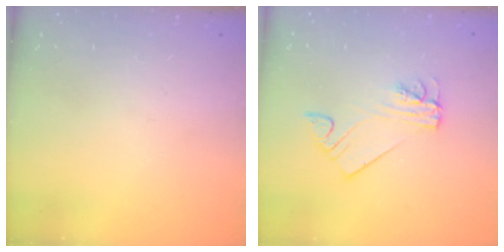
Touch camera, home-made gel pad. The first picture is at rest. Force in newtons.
{"total": 4.5, "press": 4.5, "slide": 0.3}